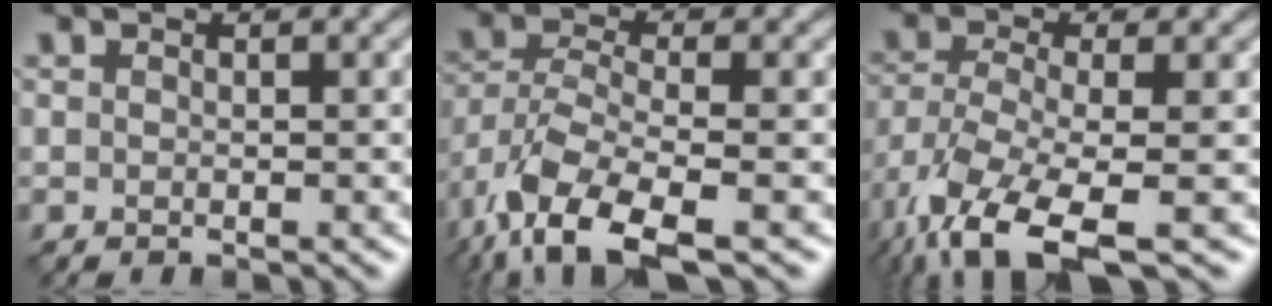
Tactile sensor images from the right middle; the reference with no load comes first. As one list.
[{"total": 8.1, "force": [-4.7, 2.8, 5.9], "torque": [-0.122, -0.013, -0.096]}, {"total": 9.1, "force": [-5.1, 3.0, 6.9], "torque": [-0.154, -0.023, -0.099]}]